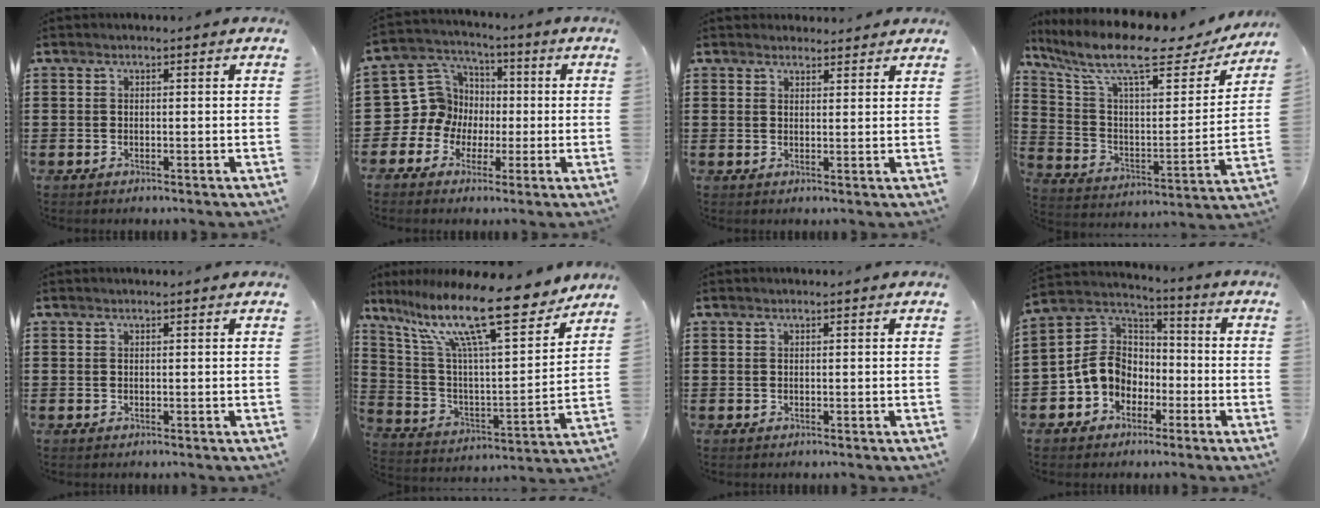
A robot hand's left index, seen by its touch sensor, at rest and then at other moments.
{"total": 8.9, "force": [-0.6, 8.8, 1.4], "torque": [-0.082, 0.001, -0.010]}
{"total": 2.2, "force": [2.1, 0.6, 0.0], "torque": [-0.005, 0.000, 0.042]}
{"total": 12.8, "force": [9.5, 2.9, 8.1], "torque": [-0.186, -0.053, 0.159]}
{"total": 0.0}
{"total": 16.9, "force": [12.4, 2.7, 11.3], "torque": [-0.238, -0.068, 0.206]}
{"total": 0.0}
{"total": 9.1, "force": [-2.3, 7.9, 3.9], "torque": [-0.128, 0.011, -0.053]}